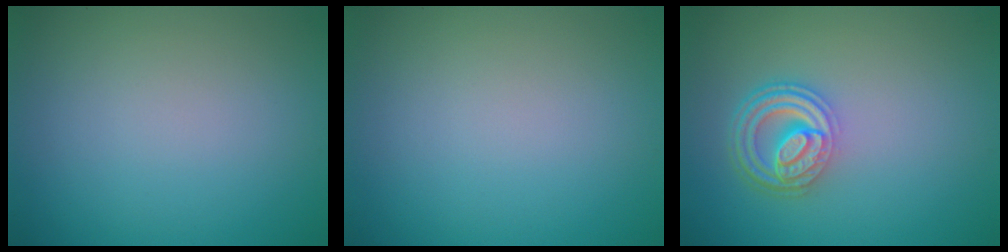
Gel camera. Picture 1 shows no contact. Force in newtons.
{"total": 0.0}
{"total": 4.7, "press": 3.5, "slide": 3.1}